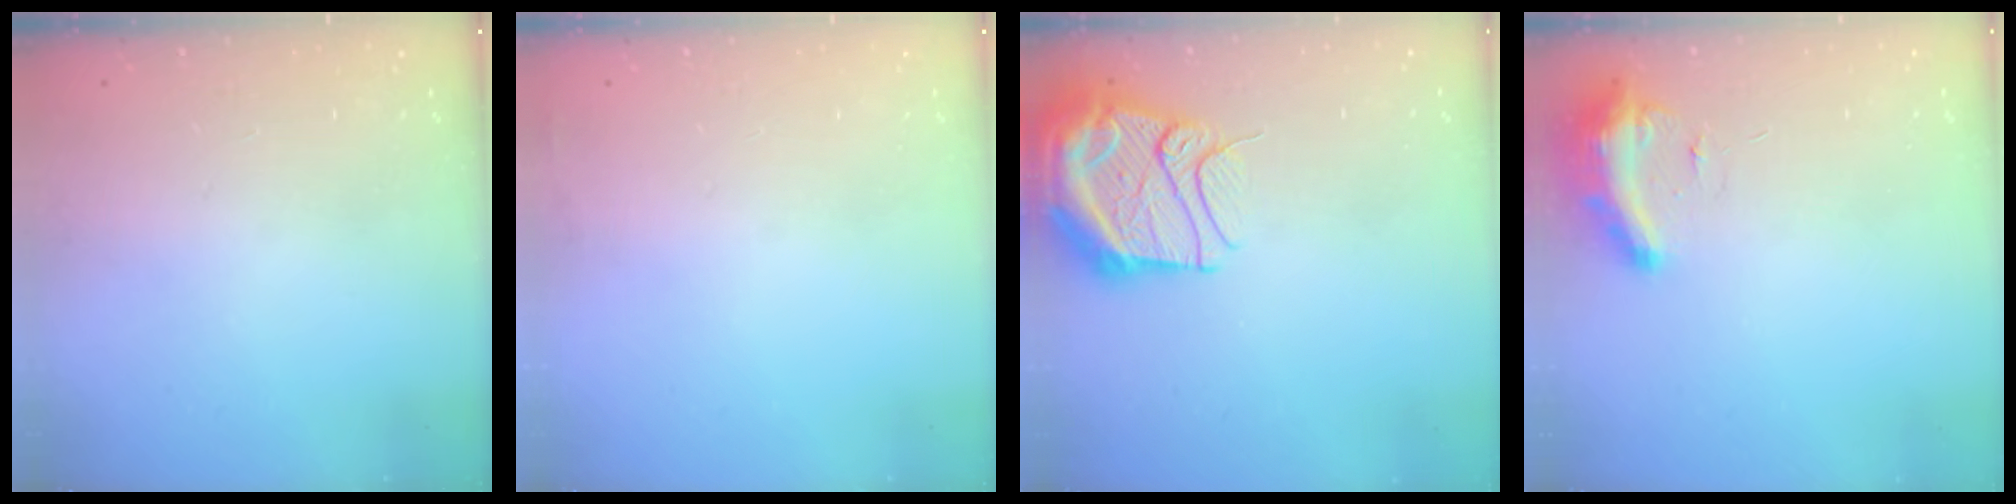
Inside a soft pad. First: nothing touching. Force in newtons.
{"total": 2.9, "press": 2.4, "slide": 1.6}
{"total": 17.9, "press": 16.5, "slide": 6.9}
{"total": 9.1, "press": 9.1, "slide": 1.0}